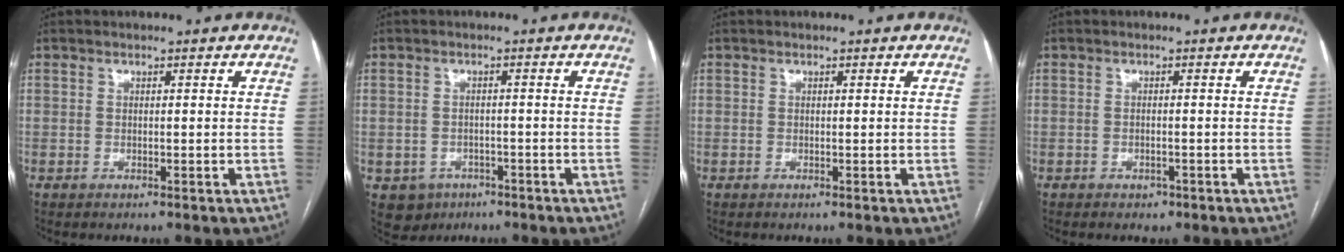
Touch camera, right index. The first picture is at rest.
{"total": 4.3, "force": [-2.1, 3.7, 0.7], "torque": [-0.007, 0.005, -0.027]}
{"total": 0.0}
{"total": 1.2, "force": [-0.8, 0.8, 0.5], "torque": [-0.009, 0.000, -0.009]}